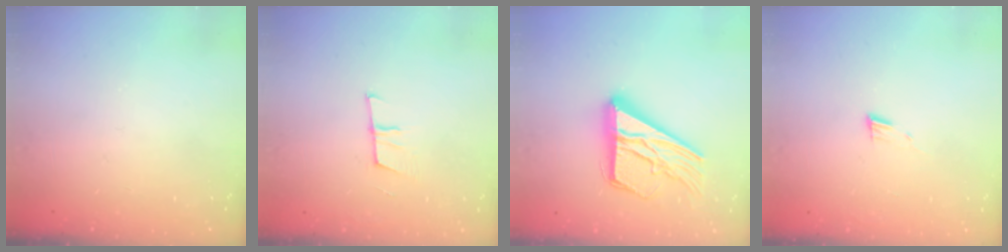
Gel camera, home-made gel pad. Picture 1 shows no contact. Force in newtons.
{"total": 6.0, "press": 5.4, "slide": 2.5}
{"total": 20.0, "press": 20.0, "slide": 1.8}
{"total": 4.9, "press": 4.9, "slide": 0.5}